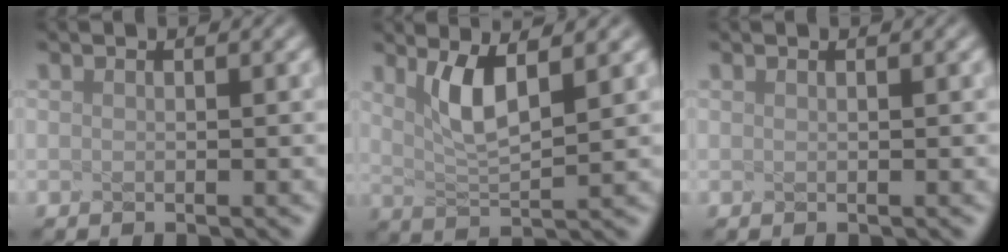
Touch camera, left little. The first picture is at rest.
{"total": 2.4, "force": [0.1, -0.3, 2.3], "torque": [-0.084, -0.017, 0.051]}
{"total": 0.0}